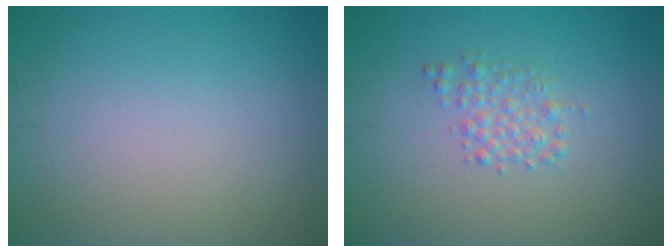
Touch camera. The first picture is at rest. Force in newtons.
{"total": 1.8, "press": 1.8, "slide": 0.0}